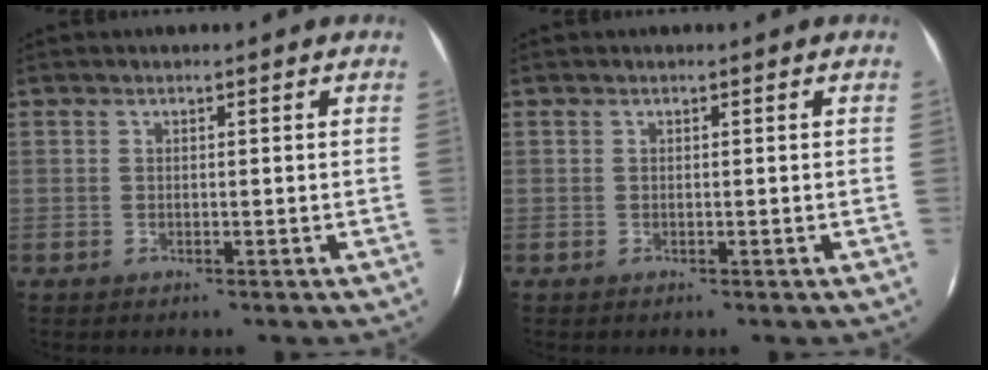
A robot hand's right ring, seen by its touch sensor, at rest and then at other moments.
{"total": 0.0}